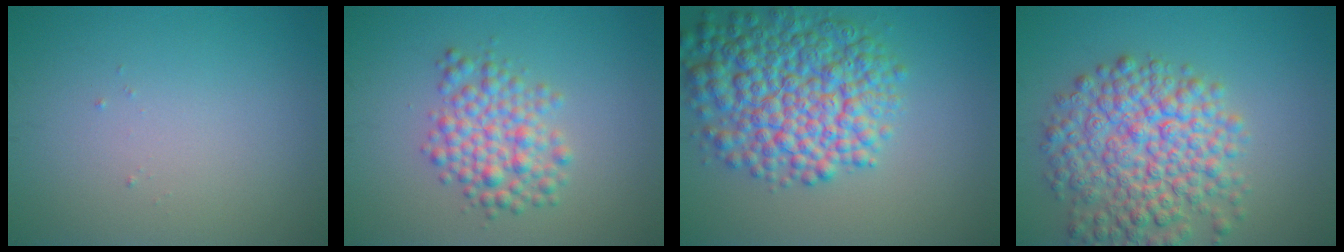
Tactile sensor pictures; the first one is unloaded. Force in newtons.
{"total": 4.1, "press": 4.1, "slide": 0.1}
{"total": 9.3, "press": 9.3, "slide": 0.2}
{"total": 8.5, "press": 8.4, "slide": 0.4}